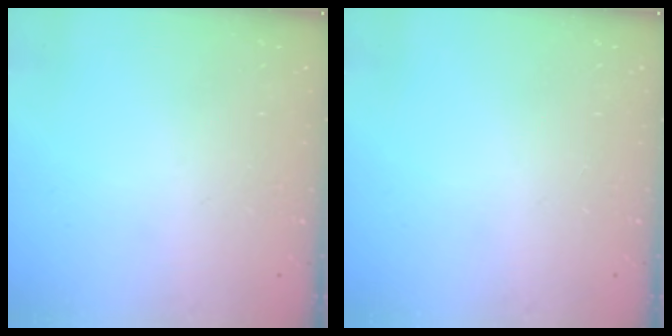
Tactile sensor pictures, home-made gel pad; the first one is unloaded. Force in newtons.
{"total": 0.0}